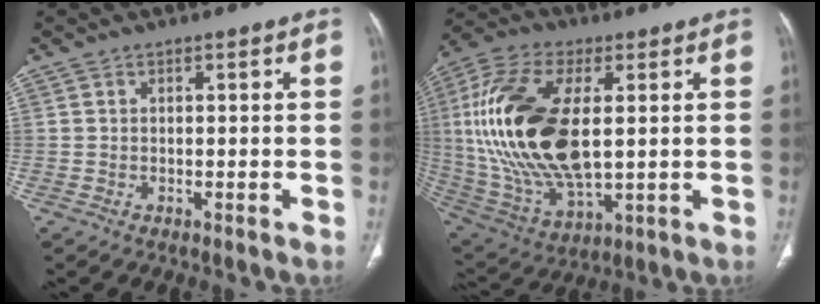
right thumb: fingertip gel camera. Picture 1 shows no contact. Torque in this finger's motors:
{"motor_torque": [0.18, 4.64, 2.19, 0.30, 0.43]}